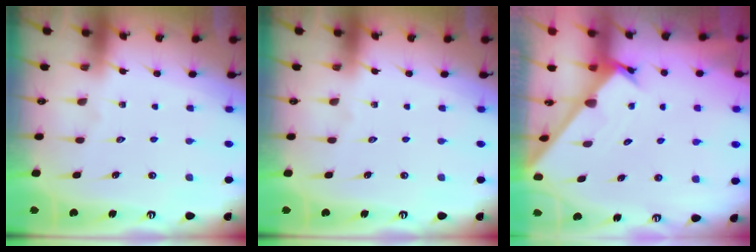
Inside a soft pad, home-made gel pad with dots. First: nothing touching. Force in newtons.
{"total": 0.0}
{"total": 1.7, "press": 1.7, "slide": 0.1}